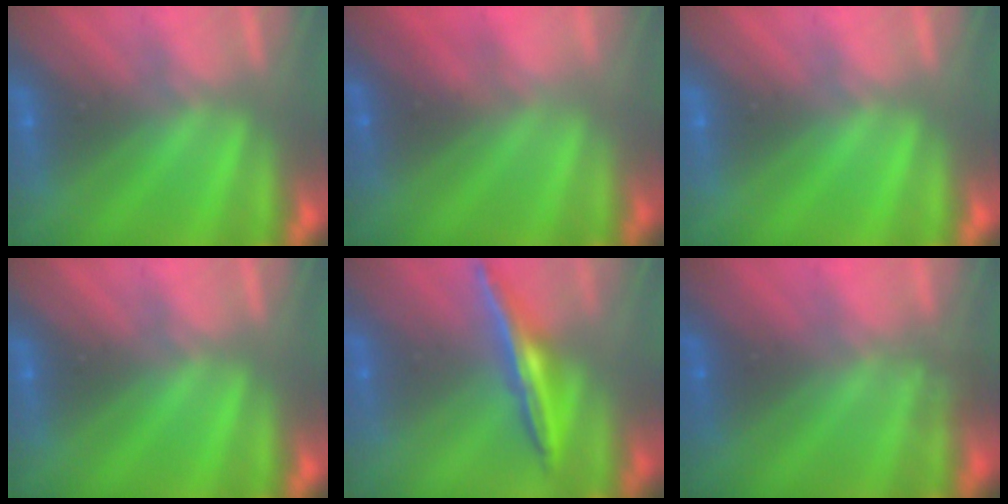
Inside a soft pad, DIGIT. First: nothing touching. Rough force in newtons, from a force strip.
{"total": 2.2}
{"total": 0.0}
{"total": 0.0}
{"total": 1.5}
{"total": 1.2}